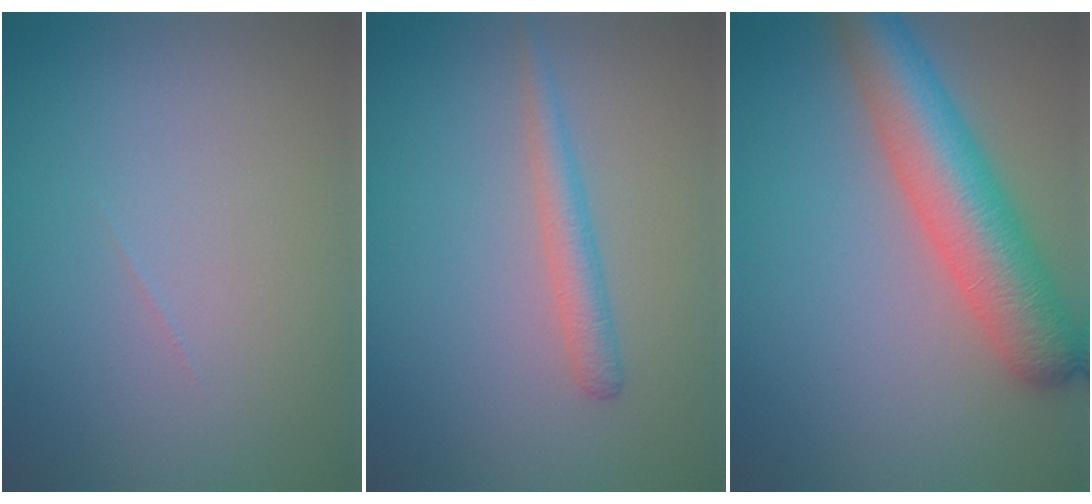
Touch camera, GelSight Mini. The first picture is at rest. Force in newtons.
{"total": 1.9, "press": 1.9, "slide": 0.1}
{"total": 7.5, "press": 7.5, "slide": 0.3}